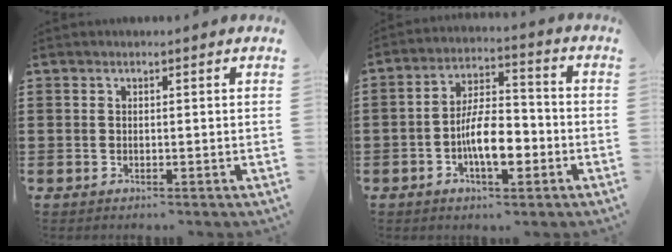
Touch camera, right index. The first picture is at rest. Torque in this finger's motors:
{"motor_torque": [1.51, 0.63, 0.34, 0.21]}